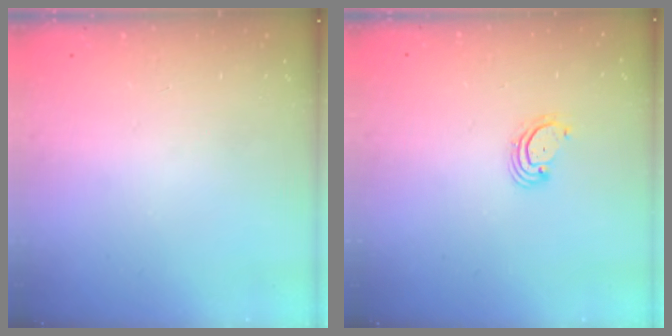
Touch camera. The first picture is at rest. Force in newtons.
{"total": 3.0, "press": 3.0, "slide": 0.3}